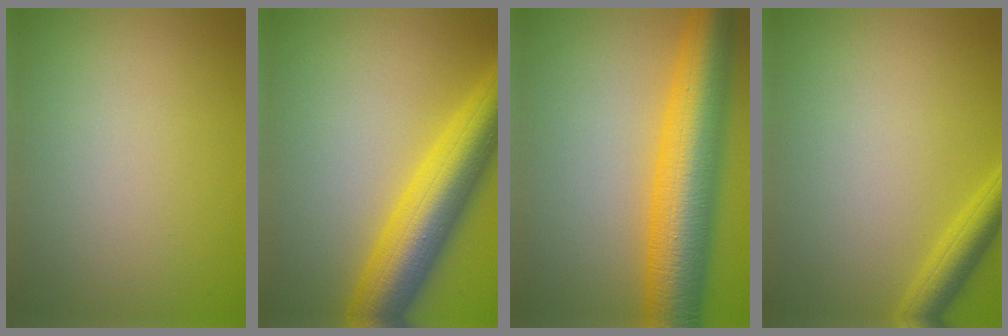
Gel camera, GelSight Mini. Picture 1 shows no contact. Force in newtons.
{"total": 9.2, "press": 9.2, "slide": 0.2}
{"total": 10.6, "press": 10.6, "slide": 0.3}
{"total": 2.8, "press": 2.8, "slide": 0.2}